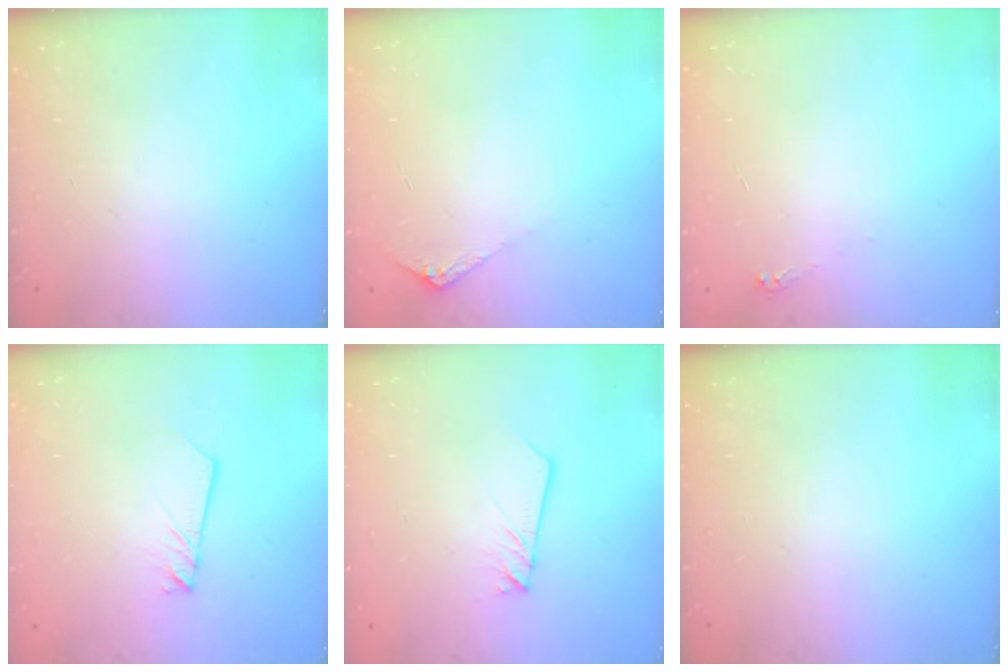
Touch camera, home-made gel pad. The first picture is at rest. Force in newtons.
{"total": 5.8, "press": 5.8, "slide": 0.8}
{"total": 2.5, "press": 2.5, "slide": 0.3}
{"total": 2.5, "press": 2.5, "slide": 0.1}
{"total": 2.7, "press": 2.6, "slide": 0.3}
{"total": 0.0}